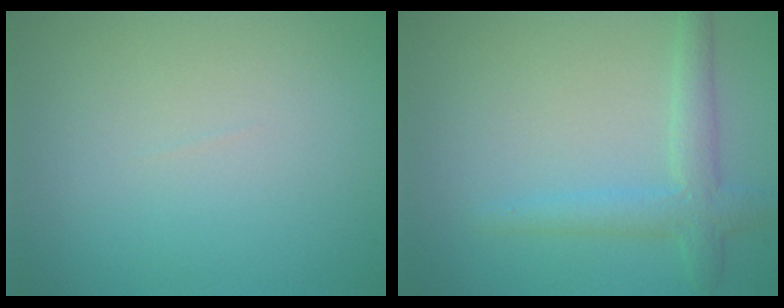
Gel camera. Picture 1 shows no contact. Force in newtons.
{"total": 3.1, "press": 3.1, "slide": 0.2}